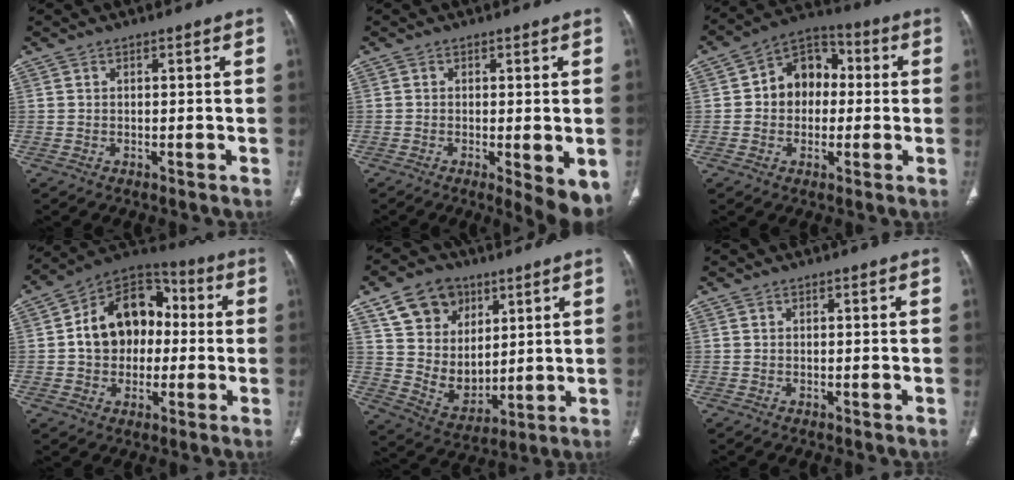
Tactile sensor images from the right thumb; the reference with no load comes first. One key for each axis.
{"total": 7.2, "fx": -2.1, "fy": 2.1, "fz": 6.6, "tx": -0.087, "ty": -0.019, "tz": -0.030}
{"total": 11.2, "fx": 0.8, "fy": 8.6, "fz": 7.1, "tx": -0.070, "ty": 0.029, "tz": 0.000}
{"total": 16.2, "fx": 0.6, "fy": 12.3, "fz": 10.5, "tx": -0.123, "ty": 0.034, "tz": 0.000}
{"total": 15.0, "fx": 7.3, "fy": 11.5, "fz": 6.4, "tx": -0.075, "ty": -0.033, "tz": 0.142}
{"total": 0.0}